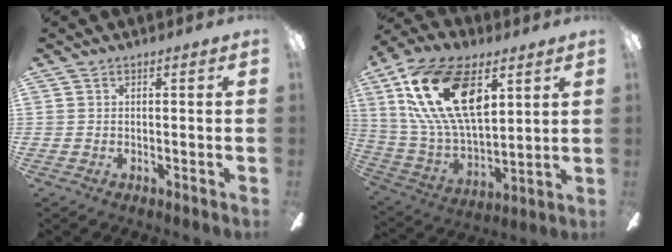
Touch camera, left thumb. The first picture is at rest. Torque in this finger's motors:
{"motor_torque": [2.65, 2.32, 2.40, -0.37, 0.64]}